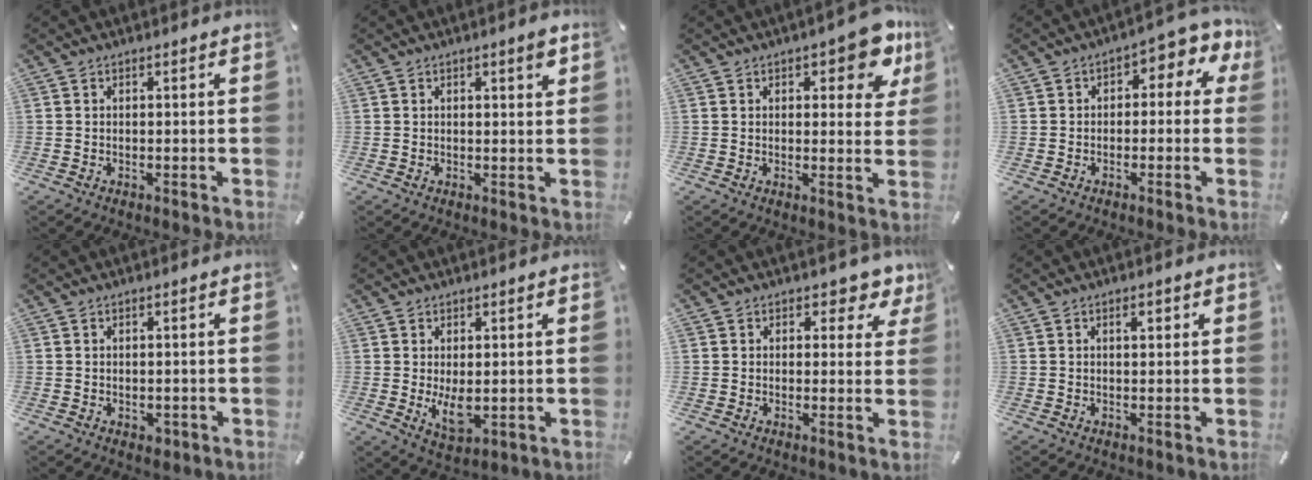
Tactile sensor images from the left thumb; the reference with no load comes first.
{"total": 2.4, "force": [1.3, 0.7, 1.9], "torque": [-0.032, 0.000, 0.020]}
{"total": 9.2, "force": [5.3, 4.2, 6.2], "torque": [-0.067, -0.026, 0.085]}
{"total": 6.0, "force": [0.5, 4.1, 4.3], "torque": [-0.052, -0.004, 0.001]}
{"total": 1.4, "force": [-0.2, 1.3, 0.6], "torque": [-0.011, 0.004, -0.004]}
{"total": 6.3, "force": [0.2, 3.5, 5.2], "torque": [-0.103, -0.011, 0.000]}
{"total": 5.1, "force": [3.2, 3.8, 1.5], "torque": [-0.004, -0.026, 0.052]}
{"total": 2.2, "force": [0.9, 1.0, 1.7], "torque": [-0.020, 0.000, 0.010]}